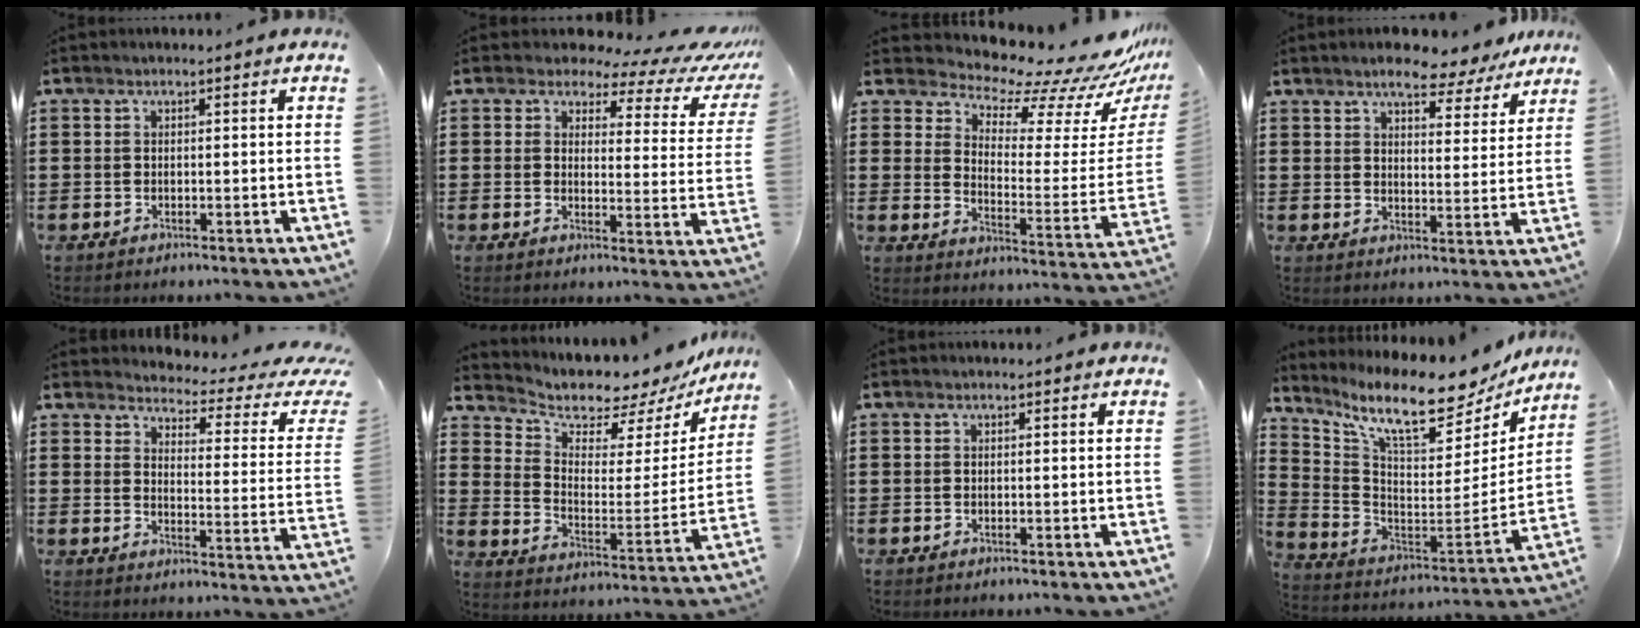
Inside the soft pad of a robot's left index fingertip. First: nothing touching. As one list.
[{"total": 4.4, "force": [3.3, 1.9, 2.2], "torque": [-0.047, -0.021, 0.048]}, {"total": 9.2, "force": [8.4, 1.5, 3.3], "torque": [-0.072, -0.081, 0.139]}, {"total": 6.2, "force": [5.6, 1.2, 2.3], "torque": [-0.047, -0.024, 0.098]}, {"total": 3.0, "force": [2.5, 0.5, 1.4], "torque": [-0.040, -0.029, 0.033]}, {"total": 6.3, "force": [6.0, 1.9, 0.6], "torque": [-0.044, -0.055, 0.102]}, {"total": 0.0}, {"total": 11.1, "force": [8.9, 2.3, 6.2], "torque": [-0.145, -0.068, 0.149]}]